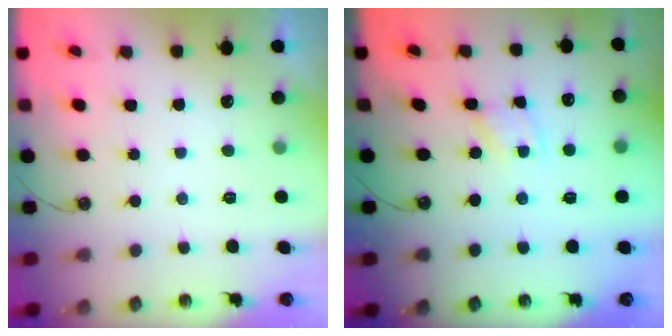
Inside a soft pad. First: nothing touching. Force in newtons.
{"total": 1.2, "press": 1.2, "slide": 0.2}